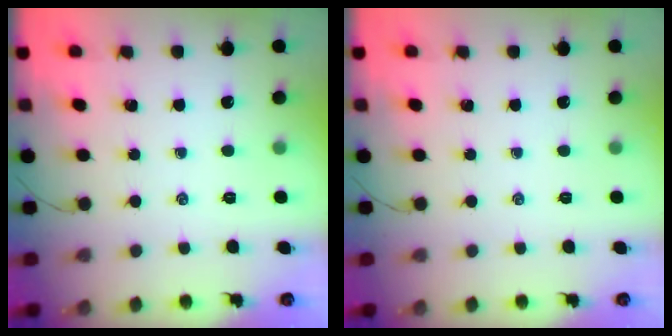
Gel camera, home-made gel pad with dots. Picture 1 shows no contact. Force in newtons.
{"total": 0.0}